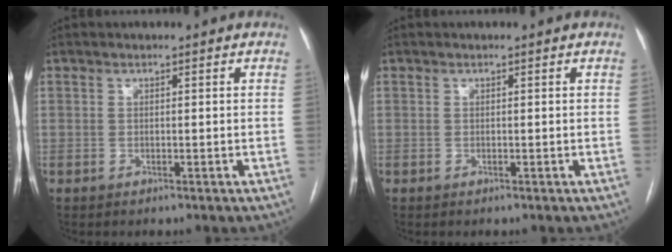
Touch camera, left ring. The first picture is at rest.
{"total": 0.0}